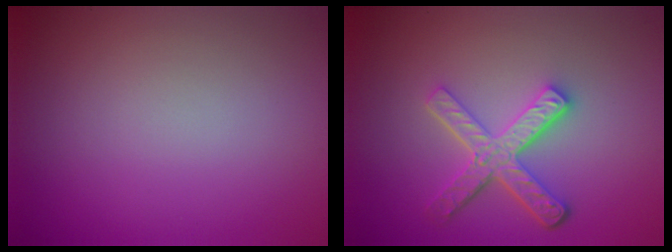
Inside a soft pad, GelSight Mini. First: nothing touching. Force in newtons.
{"total": 4.8, "press": 3.6, "slide": 3.2}